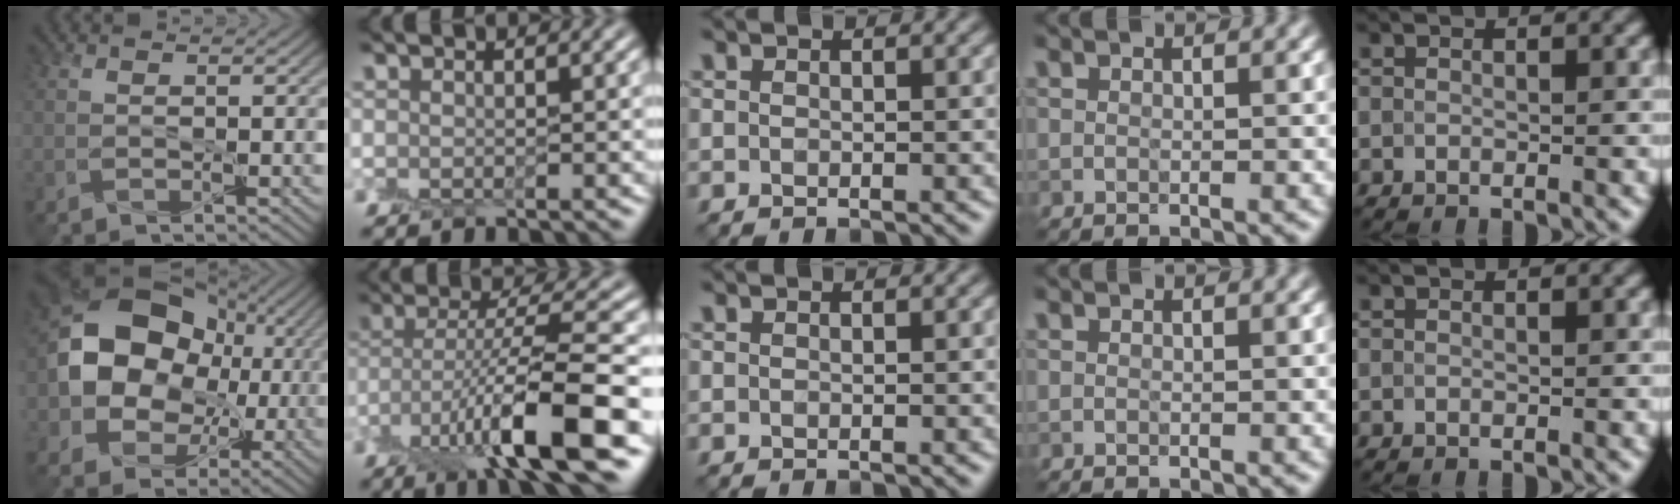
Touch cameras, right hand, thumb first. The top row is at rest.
{"thumb": {"total": 14.4, "force": [0.2, 12.0, 8.1], "torque": [-0.149, 0.000, -0.009]}, "index": {"total": 9.6, "force": [-4.4, 1.7, 8.3], "torque": [-0.142, 0.008, -0.078]}}